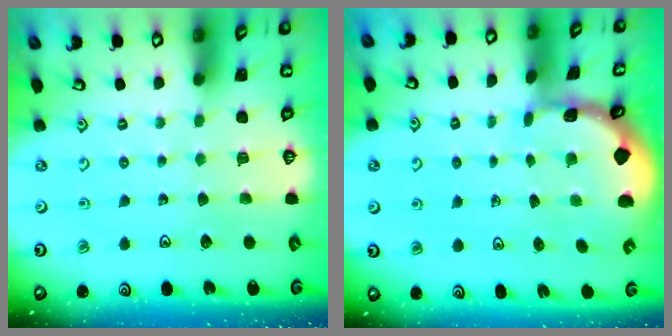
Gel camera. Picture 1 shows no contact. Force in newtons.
{"total": 1.0, "press": 0.9, "slide": 0.2}